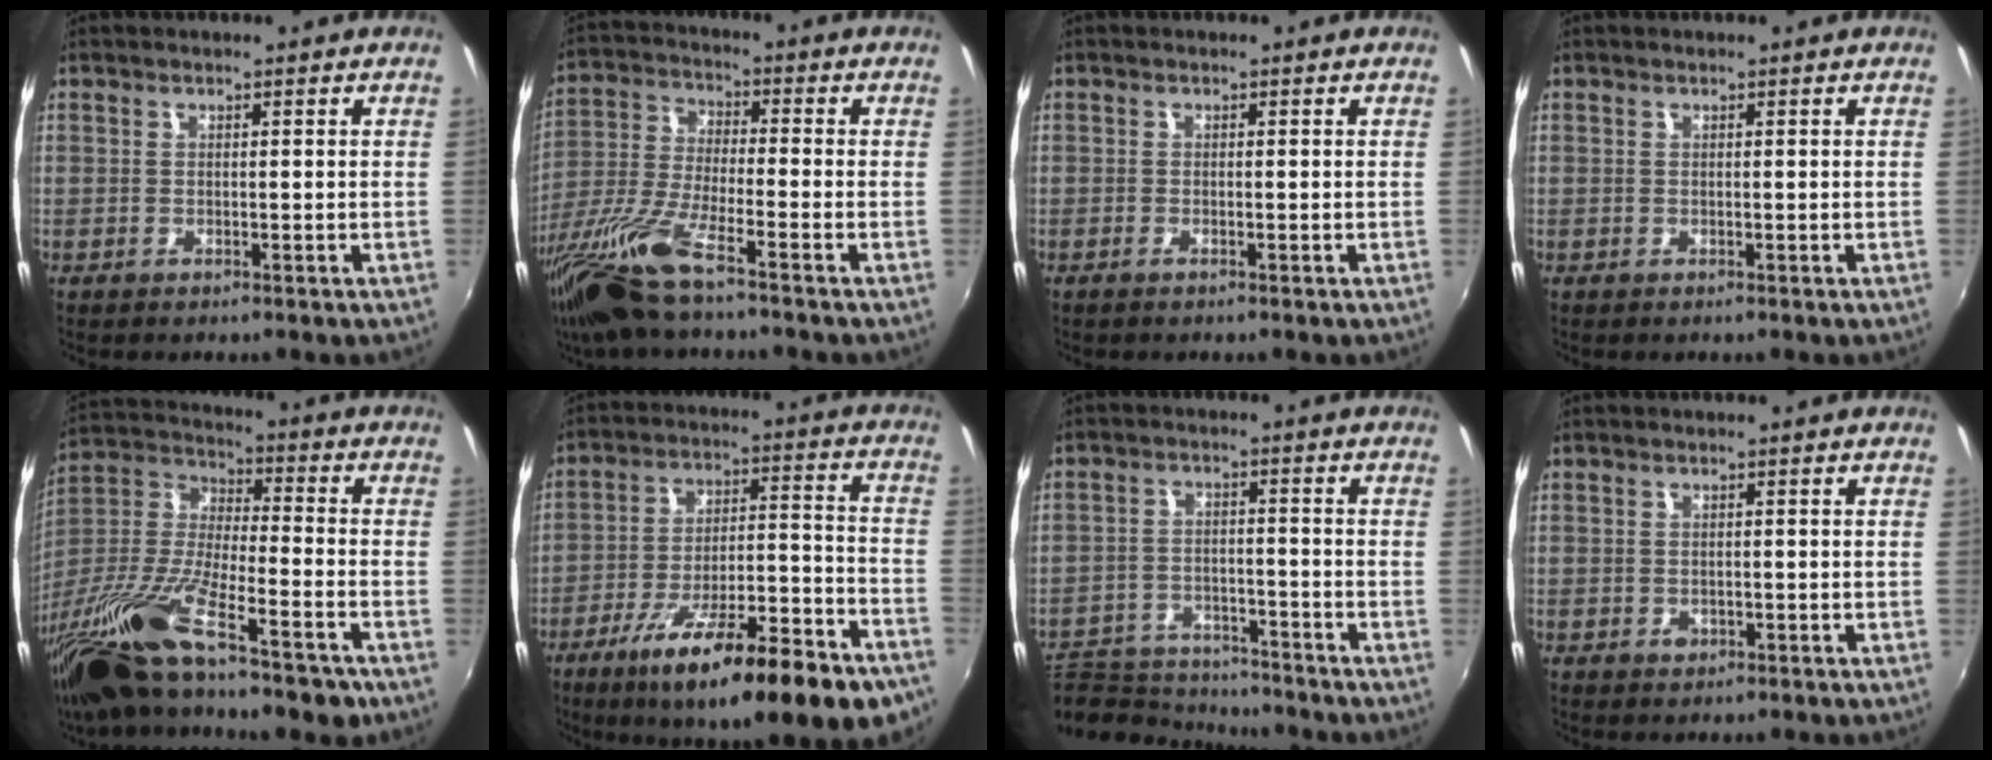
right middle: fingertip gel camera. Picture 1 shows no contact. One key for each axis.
{"total": 13.8, "fx": -9.9, "fy": 1.5, "fz": 9.5, "tx": -0.210, "ty": -0.032, "tz": -0.196}
{"total": 0.7, "fx": -0.5, "fy": 0.0, "fz": 0.5, "tx": -0.010, "ty": -0.002, "tz": -0.012}
{"total": 0.0}
{"total": 23.9, "fx": -16.3, "fy": 5.8, "fz": 16.4, "tx": -0.322, "ty": -0.044, "tz": -0.291}
{"total": 25.1, "fx": -16.9, "fy": 5.6, "fz": 17.7, "tx": -0.277, "ty": -0.043, "tz": -0.246}
{"total": 11.2, "fx": -10.4, "fy": 3.5, "fz": 2.3, "tx": -0.066, "ty": 0.011, "tz": -0.162}
{"total": 1.4, "fx": -0.6, "fy": 1.1, "fz": 0.5, "tx": -0.007, "ty": -0.002, "tz": -0.008}